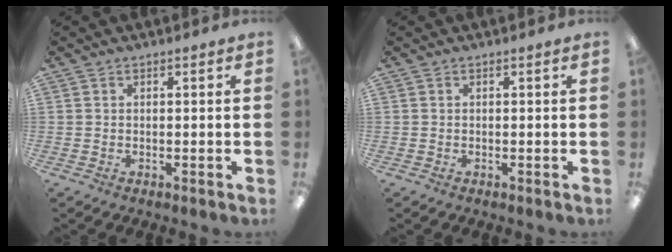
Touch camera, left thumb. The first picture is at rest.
{"total": 0.0}